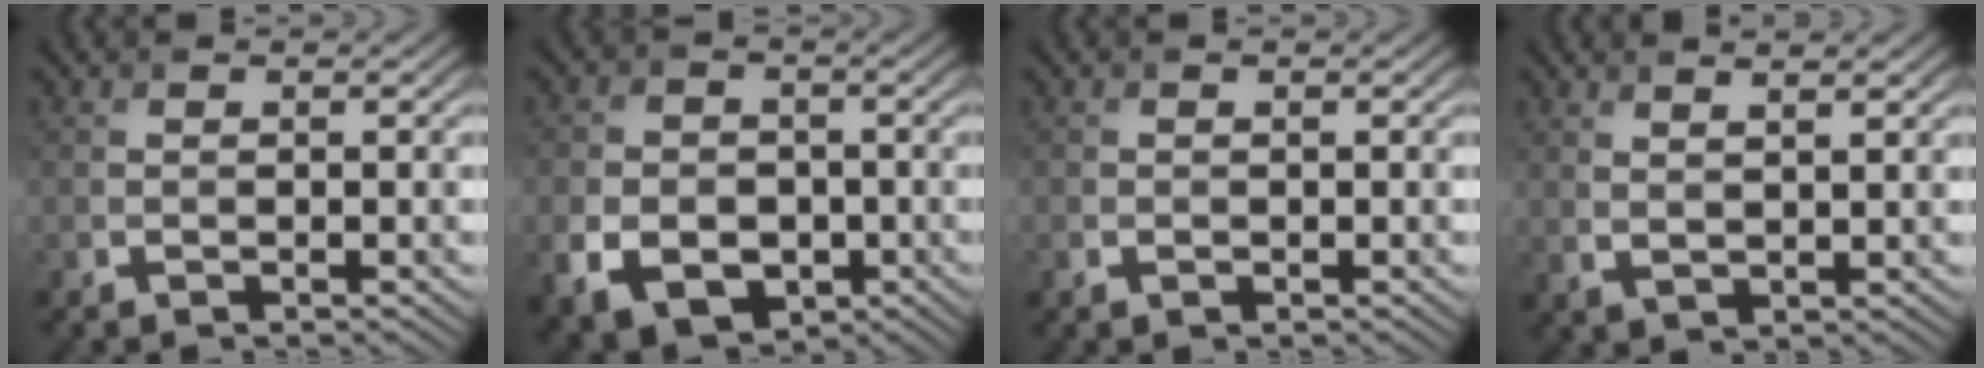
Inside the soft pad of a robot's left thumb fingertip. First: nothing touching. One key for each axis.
{"total": 8.8, "fx": -3.1, "fy": 6.9, "fz": 4.7, "tx": -0.100, "ty": -0.032, "tz": -0.065}
{"total": 0.7, "fx": -0.3, "fy": 0.5, "fz": 0.3, "tx": -0.007, "ty": -0.003, "tz": -0.005}
{"total": 3.2, "fx": 2.3, "fy": 0.7, "fz": 2.1, "tx": -0.034, "ty": 0.001, "tz": 0.040}